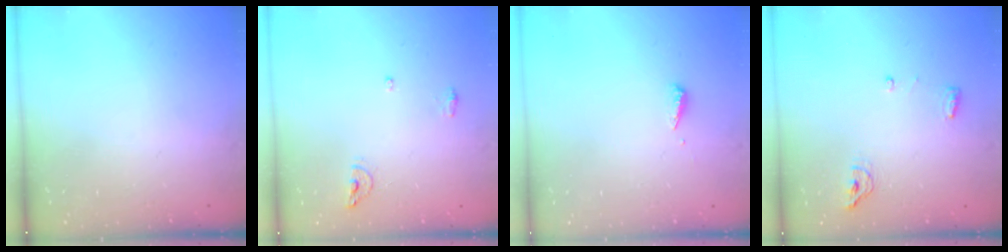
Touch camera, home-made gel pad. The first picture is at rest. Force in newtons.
{"total": 6.1, "press": 5.9, "slide": 1.4}
{"total": 2.5, "press": 2.5, "slide": 0.1}
{"total": 5.4, "press": 5.3, "slide": 1.1}